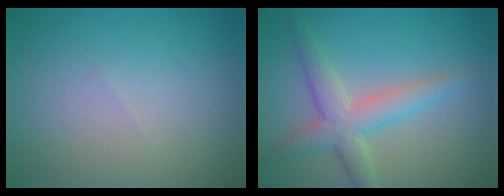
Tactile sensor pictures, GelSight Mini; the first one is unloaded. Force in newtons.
{"total": 4.3, "press": 4.3, "slide": 0.1}